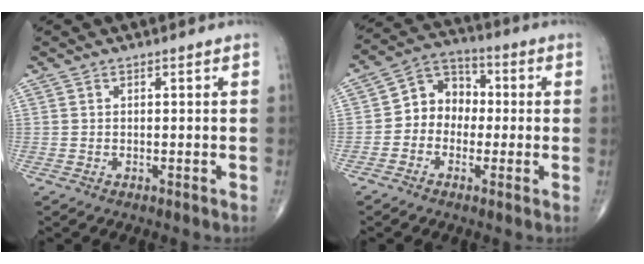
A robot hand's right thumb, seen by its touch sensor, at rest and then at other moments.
{"total": 8.4, "force": [-0.9, 7.1, 4.4], "torque": [-0.034, 0.037, -0.034]}